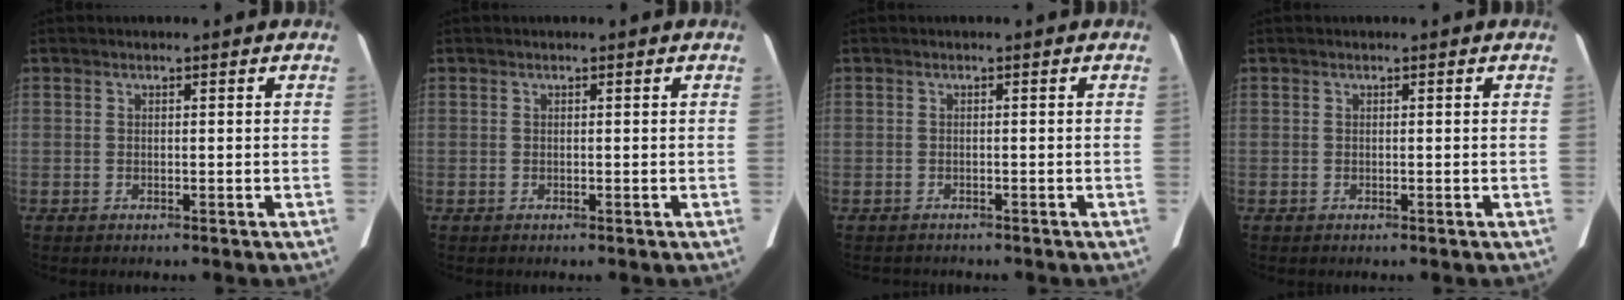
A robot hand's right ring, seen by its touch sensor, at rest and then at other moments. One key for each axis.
{"total": 0.0}
{"total": 2.2, "fx": -2.0, "fy": 0.7, "fz": 0.5, "tx": -0.012, "ty": -0.005, "tz": -0.023}
{"total": 0.0}